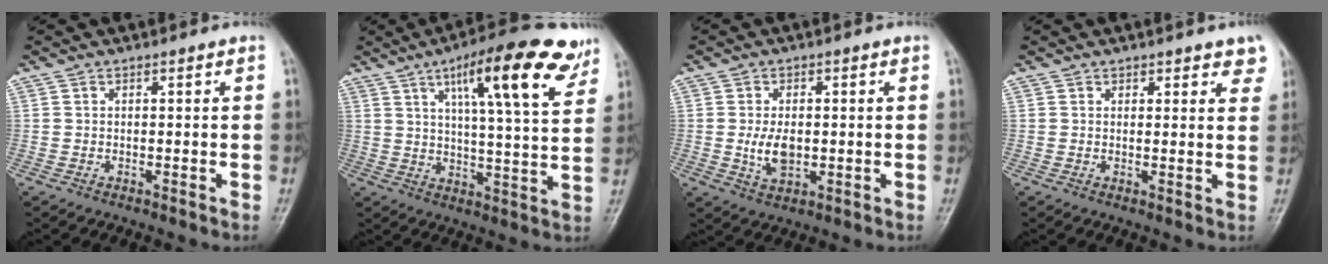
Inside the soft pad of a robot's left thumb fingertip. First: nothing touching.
{"total": 18.3, "force": [9.7, 4.4, 14.9], "torque": [-0.194, -0.029, 0.141]}
{"total": 5.5, "force": [-0.3, 3.4, 4.3], "torque": [-0.074, -0.006, -0.001]}
{"total": 4.2, "force": [3.0, 1.9, 2.2], "torque": [0.012, -0.010, 0.034]}